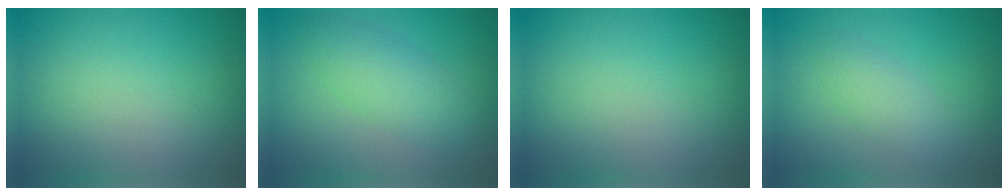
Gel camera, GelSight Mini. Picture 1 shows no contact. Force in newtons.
{"total": 2.3, "press": 2.3, "slide": 0.2}
{"total": 0.0}
{"total": 2.0, "press": 2.0, "slide": 0.0}